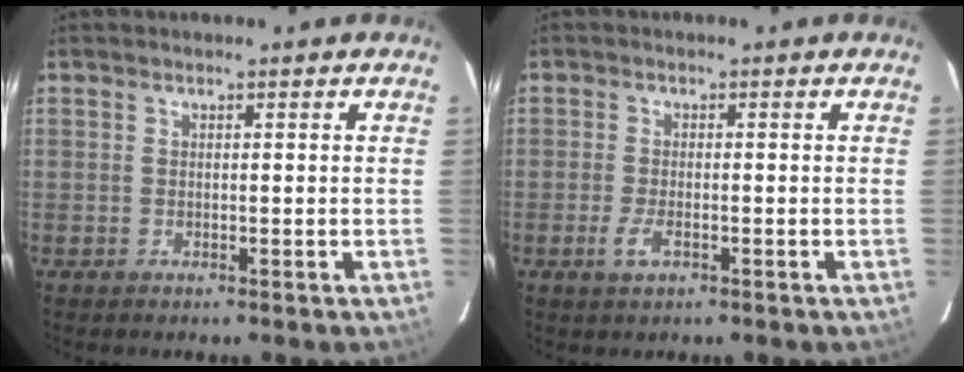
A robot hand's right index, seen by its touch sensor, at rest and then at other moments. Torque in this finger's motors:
{"motor_torque": [0.11, -0.04, -0.01, 0.01]}